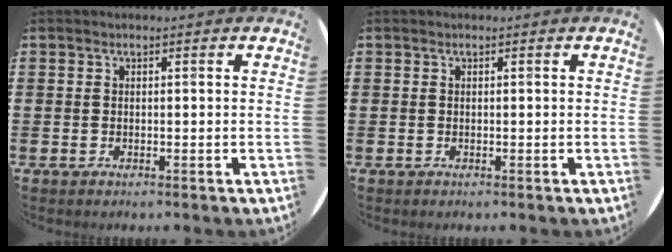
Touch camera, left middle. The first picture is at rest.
{"total": 0.0}